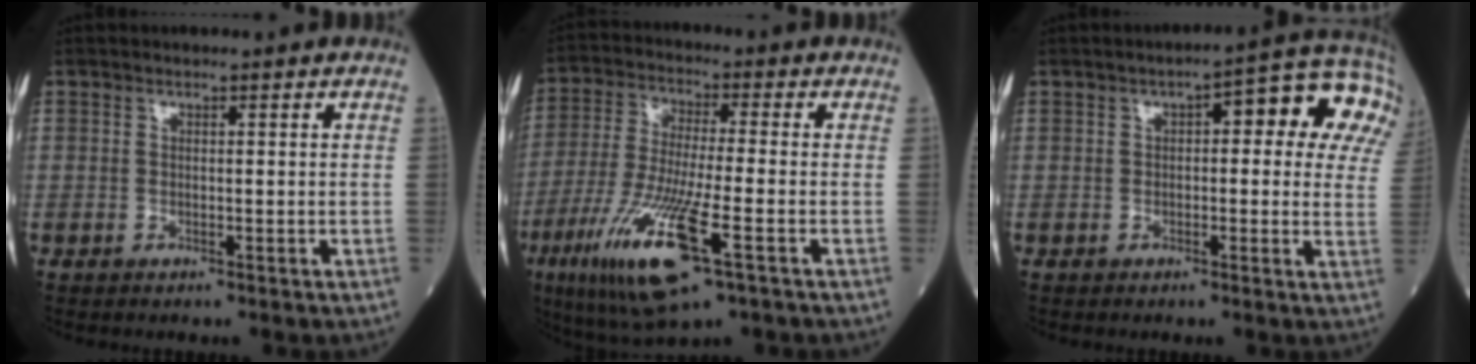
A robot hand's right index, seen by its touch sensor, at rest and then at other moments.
{"total": 15.0, "force": [-6.5, 1.5, 13.4], "torque": [-0.278, -0.036, -0.115]}
{"total": 13.6, "force": [4.3, 4.3, 12.2], "torque": [-0.146, 0.039, 0.042]}